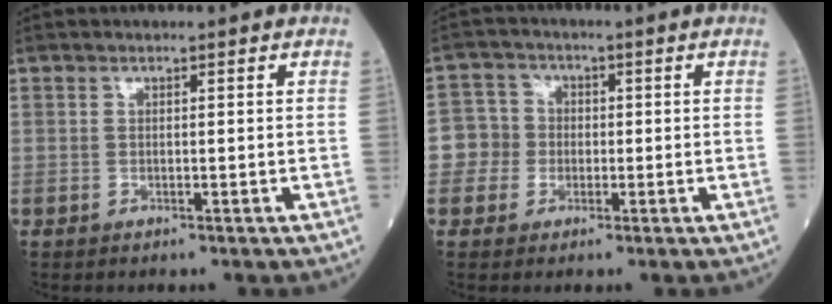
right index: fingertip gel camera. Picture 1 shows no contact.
{"total": 4.5, "force": [-0.7, 4.4, 0.6], "torque": [-0.008, 0.019, -0.016]}